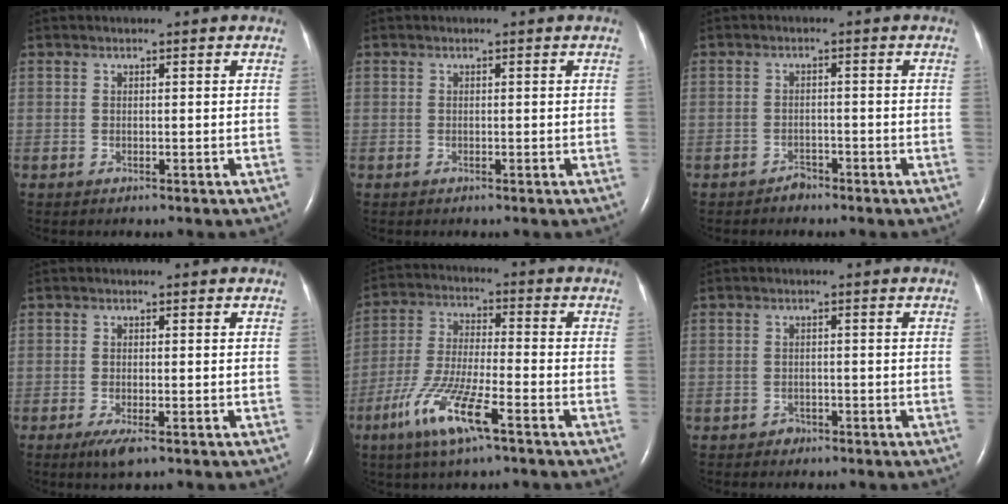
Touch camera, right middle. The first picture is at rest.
{"total": 0.0}
{"total": 1.5, "force": [-1.4, 0.7, 0.1], "torque": [-0.005, 0.001, -0.024]}
{"total": 2.6, "force": [-1.5, 0.5, 2.2], "torque": [-0.046, -0.008, -0.027]}
{"total": 11.1, "force": [-6.0, 1.4, 9.2], "torque": [-0.196, -0.017, -0.115]}
{"total": 1.2, "force": [-0.8, 0.8, 0.0], "torque": [0.000, 0.003, -0.016]}